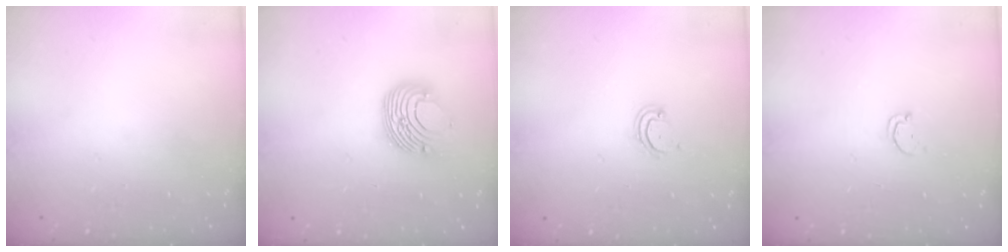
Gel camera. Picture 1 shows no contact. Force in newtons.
{"total": 10.6, "press": 10.6, "slide": 0.3}
{"total": 4.0, "press": 3.9, "slide": 0.4}
{"total": 1.7, "press": 1.7, "slide": 0.2}